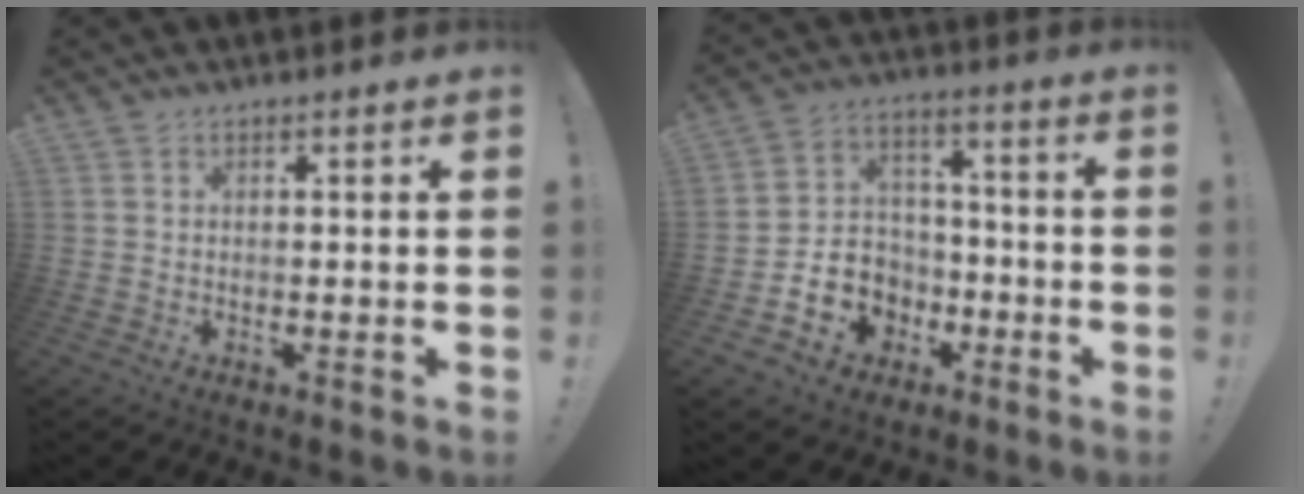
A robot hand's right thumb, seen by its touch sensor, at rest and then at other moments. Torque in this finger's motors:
{"motor_torque": [1.24, 1.23, 0.87, -0.89, 0.01]}